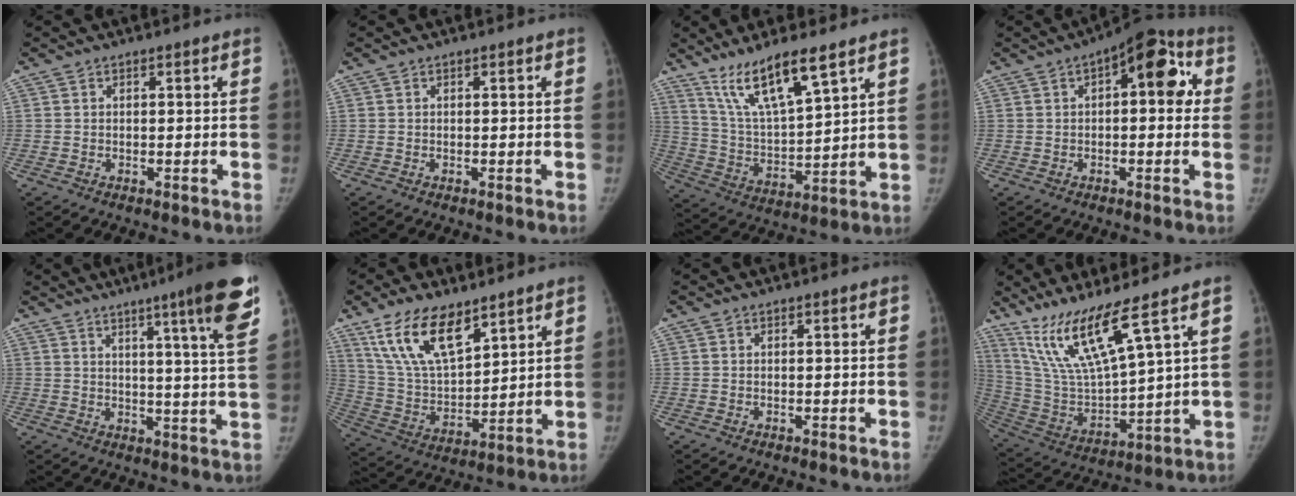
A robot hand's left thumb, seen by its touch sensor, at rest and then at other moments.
{"total": 0.0}
{"total": 13.7, "force": [9.4, 2.6, 9.6], "torque": [-0.171, -0.053, 0.192]}
{"total": 11.6, "force": [2.4, 5.4, 10.0], "torque": [-0.094, 0.031, 0.021]}
{"total": 14.2, "force": [8.2, 0.1, 11.6], "torque": [-0.153, -0.039, 0.099]}
{"total": 15.5, "force": [10.0, 6.5, 9.9], "torque": [-0.157, -0.044, 0.203]}
{"total": 0.0}
{"total": 15.2, "force": [10.0, 1.1, 11.3], "torque": [-0.225, -0.059, 0.213]}